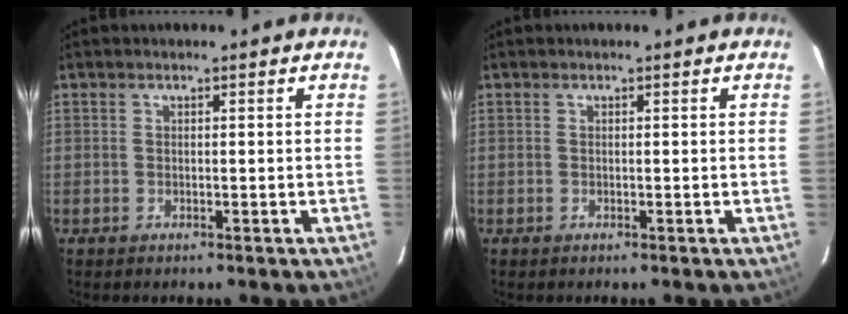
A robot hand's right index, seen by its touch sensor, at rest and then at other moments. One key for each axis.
{"total": 0.0}